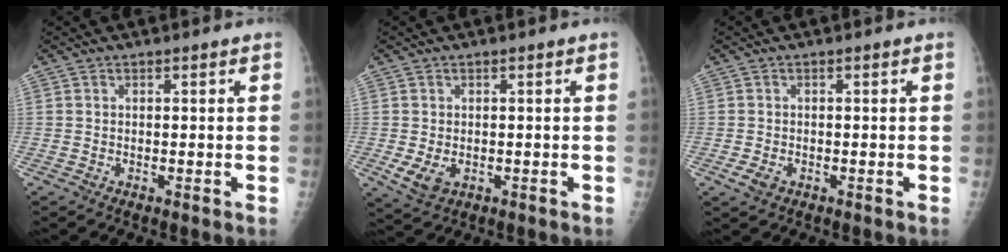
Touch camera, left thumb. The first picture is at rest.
{"total": 4.0, "force": [-0.8, 2.8, 2.8], "torque": [-0.053, -0.009, -0.003]}
{"total": 2.1, "force": [-0.8, 1.5, 1.3], "torque": [-0.027, -0.002, -0.012]}